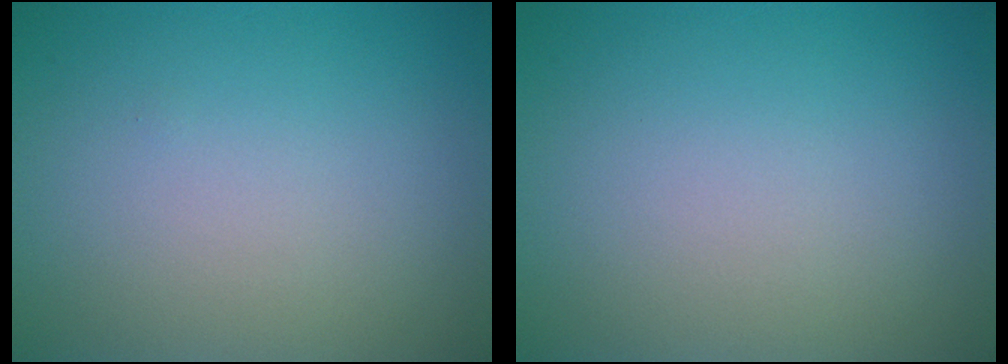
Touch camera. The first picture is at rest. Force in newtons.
{"total": 0.0}